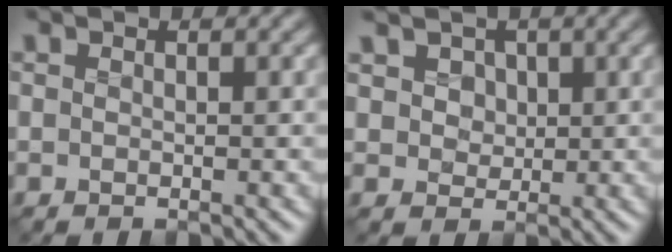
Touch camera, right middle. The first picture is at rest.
{"total": 3.4, "force": [1.7, 2.6, 1.4], "torque": [-0.045, 0.002, 0.032]}